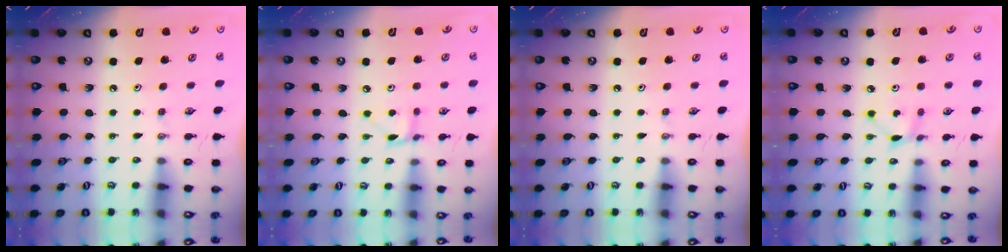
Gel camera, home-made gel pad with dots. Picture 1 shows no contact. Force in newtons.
{"total": 3.8, "press": 3.8, "slide": 0.4}
{"total": 0.0}
{"total": 2.8, "press": 2.8, "slide": 0.2}